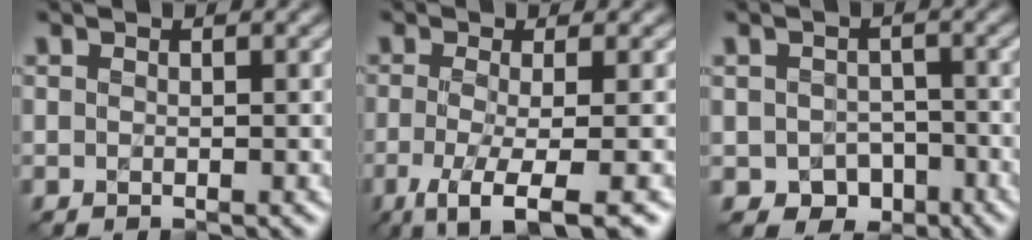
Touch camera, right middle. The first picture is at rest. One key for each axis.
{"total": 5.8, "fx": -2.2, "fy": 1.4, "fz": 5.1, "tx": -0.081, "ty": -0.007, "tz": -0.048}
{"total": 2.9, "fx": -1.0, "fy": 2.4, "fz": 1.2, "tx": -0.018, "ty": -0.006, "tz": -0.014}